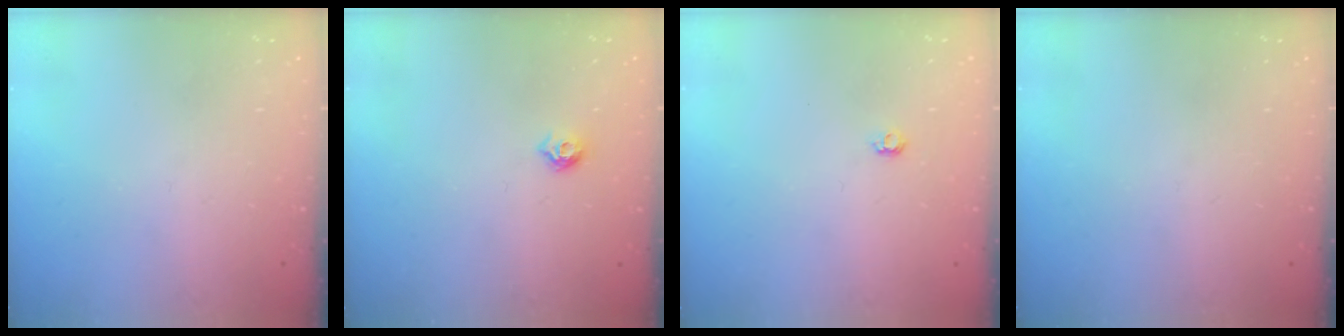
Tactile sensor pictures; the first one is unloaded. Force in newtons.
{"total": 5.1, "press": 5.0, "slide": 0.9}
{"total": 3.9, "press": 3.8, "slide": 0.5}
{"total": 0.0}